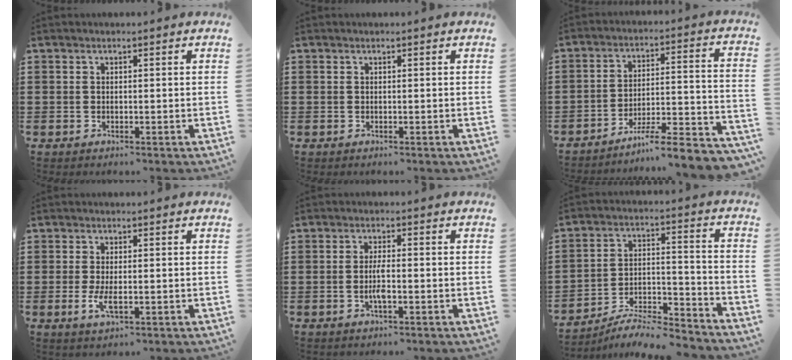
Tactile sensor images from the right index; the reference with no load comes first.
{"total": 0.0}
{"total": 6.7, "force": [-5.9, 0.1, 3.3], "torque": [-0.048, -0.010, -0.117]}
{"total": 3.2, "force": [-0.6, 1.1, 3.0], "torque": [-0.066, -0.007, -0.014]}
{"total": 3.2, "force": [-0.9, 0.7, 3.0], "torque": [-0.068, -0.002, -0.022]}
{"total": 7.1, "force": [-6.6, 0.9, 2.5], "torque": [-0.036, 0.004, -0.128]}